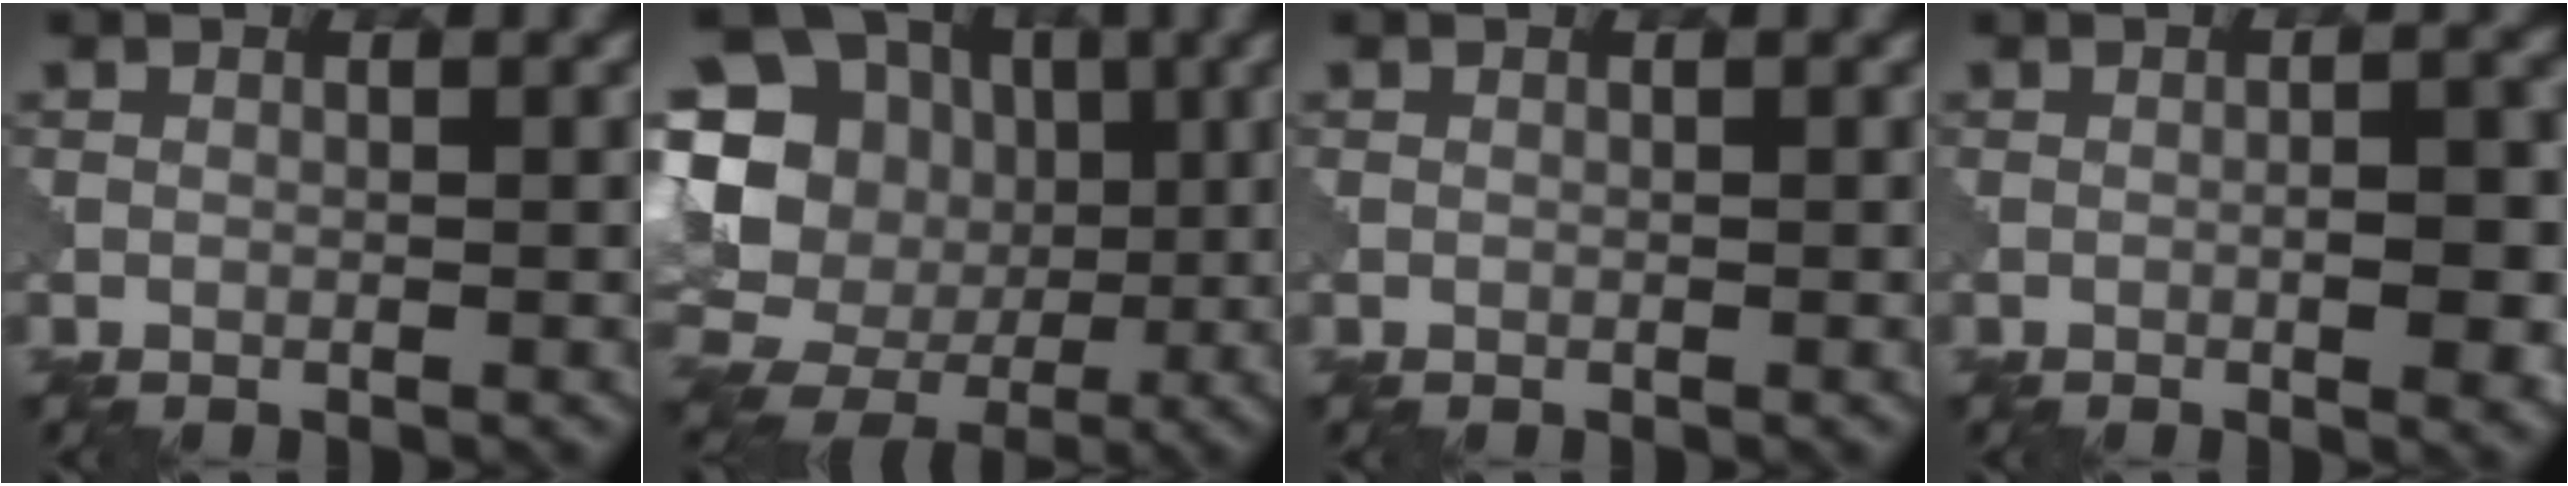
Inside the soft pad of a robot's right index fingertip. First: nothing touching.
{"total": 17.6, "force": [-0.3, 16.4, 6.5], "torque": [-0.166, 0.013, -0.020]}
{"total": 0.0}
{"total": 4.0, "force": [-1.2, 1.0, 3.7], "torque": [-0.047, 0.003, -0.012]}